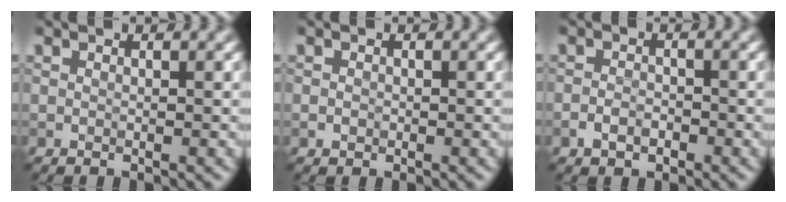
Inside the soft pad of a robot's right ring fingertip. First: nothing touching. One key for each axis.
{"total": 0.7, "fx": -0.2, "fy": 0.6, "fz": 0.2, "tx": 0.000, "ty": -0.003, "tz": -0.004}
{"total": 1.7, "fx": -0.9, "fy": 1.1, "fz": 1.0, "tx": -0.017, "ty": 0.001, "tz": -0.020}